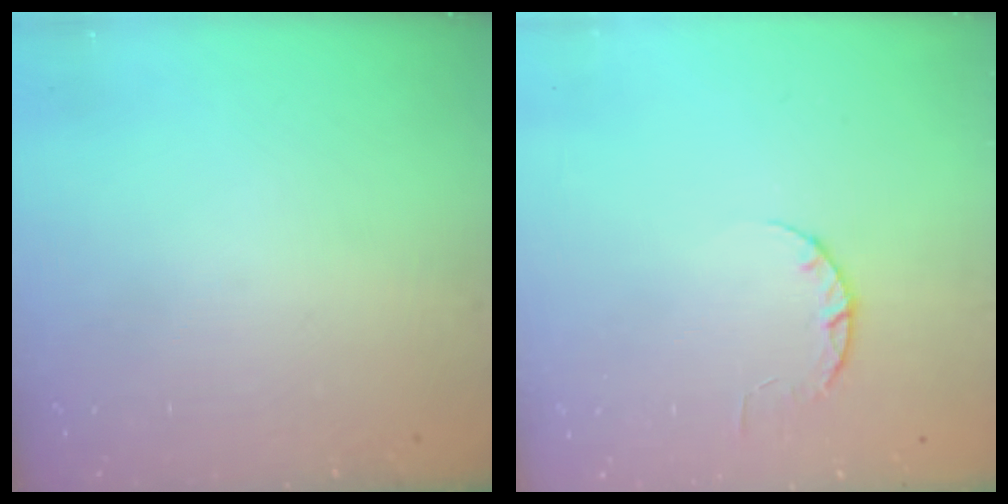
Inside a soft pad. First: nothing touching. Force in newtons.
{"total": 3.3, "press": 3.3, "slide": 0.5}